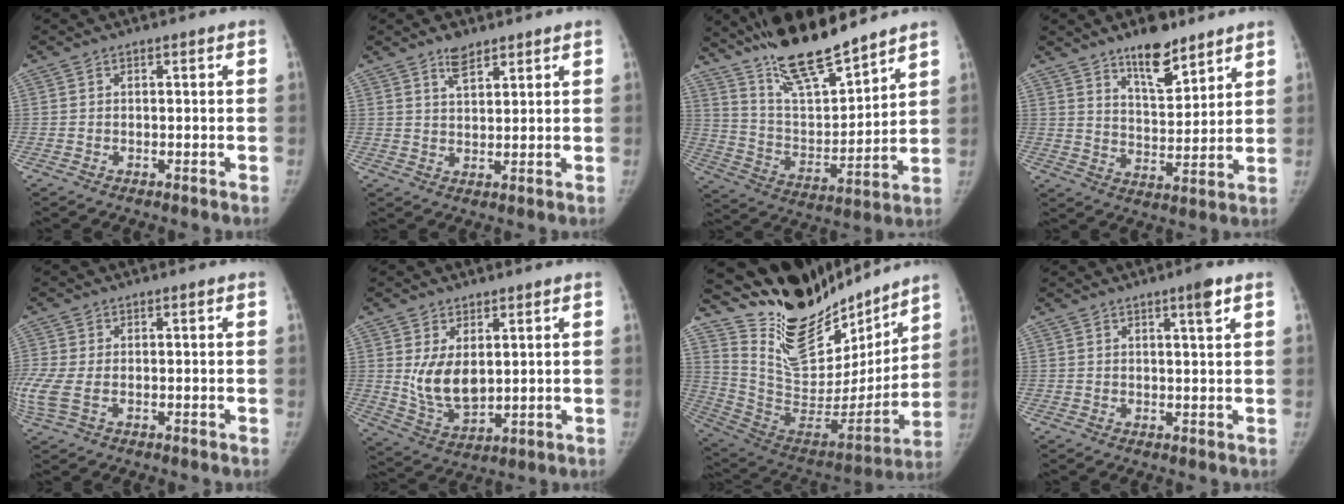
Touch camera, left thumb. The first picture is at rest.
{"total": 4.0, "force": [3.0, 1.7, 2.0], "torque": [-0.021, -0.019, 0.053]}
{"total": 18.1, "force": [14.8, 4.4, 9.5], "torque": [-0.128, -0.086, 0.269]}
{"total": 10.5, "force": [7.6, 4.0, 6.1], "torque": [-0.069, -0.057, 0.128]}
{"total": 6.5, "force": [-1.1, 3.8, 5.1], "torque": [-0.147, -0.001, -0.016]}
{"total": 8.8, "force": [2.1, 5.7, 6.5], "torque": [-0.095, -0.028, 0.058]}
{"total": 26.9, "force": [22.2, 10.6, 10.8], "torque": [-0.145, -0.122, 0.371]}
{"total": 3.2, "force": [1.8, 0.1, 2.6], "torque": [-0.039, -0.011, 0.029]}